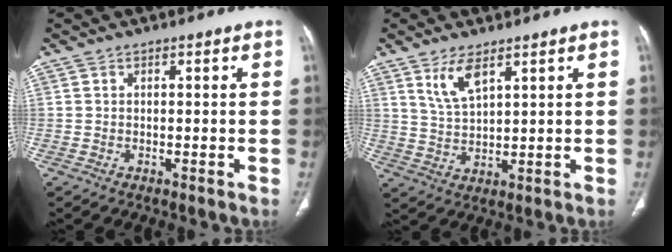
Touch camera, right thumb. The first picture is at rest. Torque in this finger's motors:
{"motor_torque": [-0.57, 0.86, 0.29, -0.14, 0.20]}